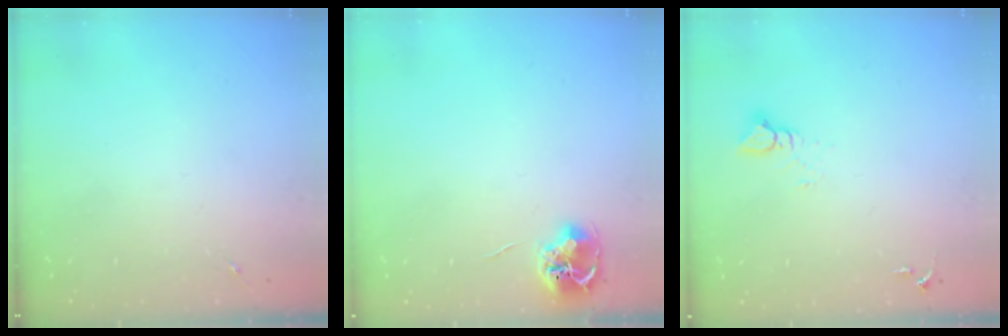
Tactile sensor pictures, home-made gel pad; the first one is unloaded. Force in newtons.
{"total": 7.6, "press": 7.5, "slide": 0.6}
{"total": 3.5, "press": 3.5, "slide": 0.2}